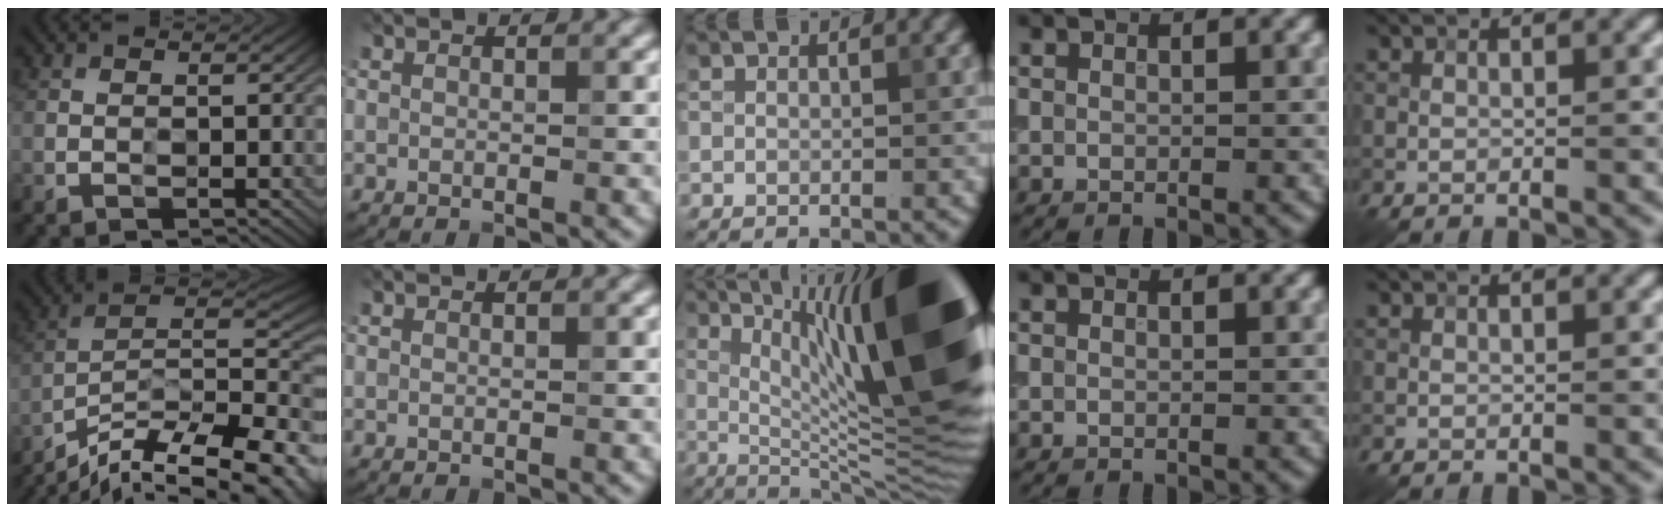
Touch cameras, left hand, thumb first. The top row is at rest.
{"thumb": {"total": 17.5, "force": [-14.2, 5.1, 8.9], "torque": [-0.142, -0.013, -0.226]}, "middle": {"total": 17.5, "force": [3.7, 4.4, 16.5], "torque": [-0.224, 0.022, 0.073]}}